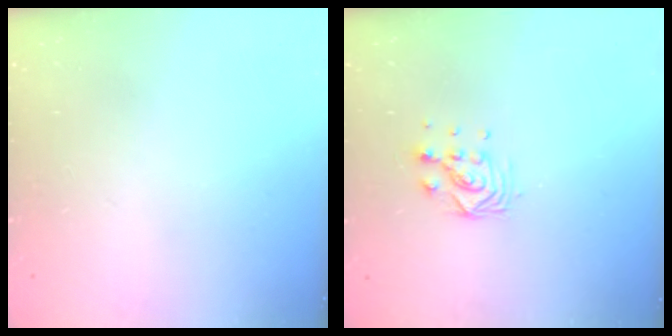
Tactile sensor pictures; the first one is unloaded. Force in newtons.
{"total": 6.1, "press": 6.1, "slide": 0.3}